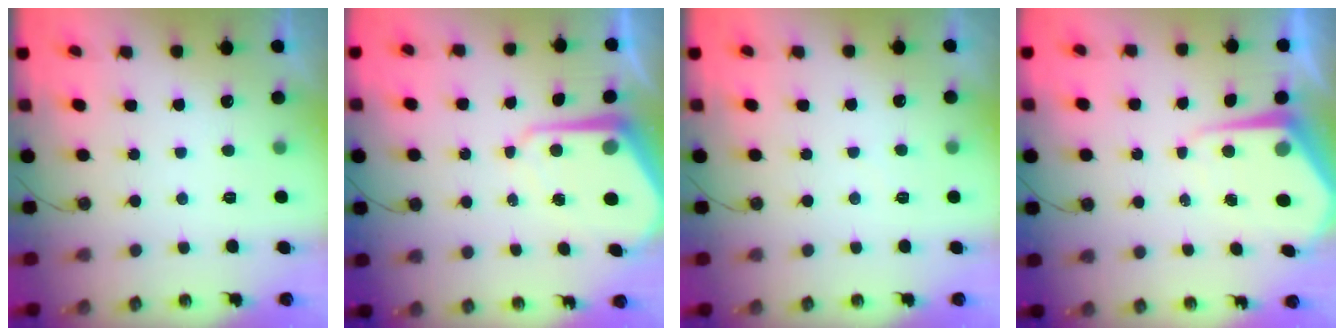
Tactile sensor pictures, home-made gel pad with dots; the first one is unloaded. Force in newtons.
{"total": 9.1, "press": 9.1, "slide": 0.7}
{"total": 2.8, "press": 2.8, "slide": 0.4}
{"total": 6.4, "press": 6.4, "slide": 0.4}